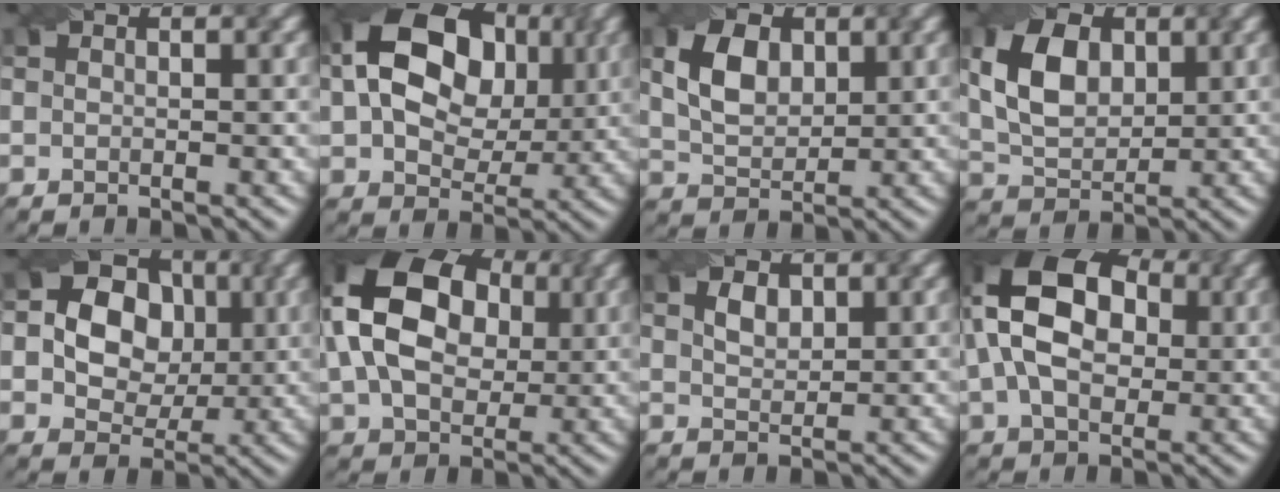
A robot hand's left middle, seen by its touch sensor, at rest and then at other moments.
{"total": 15.3, "force": [3.6, 11.1, 10.0], "torque": [-0.178, 0.032, 0.066]}
{"total": 4.7, "force": [1.5, 3.1, 3.2], "torque": [-0.068, 0.005, 0.028]}
{"total": 6.3, "force": [1.6, 4.2, 4.4], "torque": [-0.093, 0.006, 0.031]}
{"total": 11.4, "force": [2.3, 9.8, 5.5], "torque": [-0.092, 0.041, 0.026]}
{"total": 15.6, "force": [3.8, 11.3, 10.1], "torque": [-0.199, 0.031, 0.074]}
{"total": 1.8, "force": [1.0, 1.1, 1.0], "torque": [-0.023, 0.002, 0.022]}
{"total": 14.4, "force": [3.2, 9.8, 10.1], "torque": [-0.184, 0.034, 0.041]}